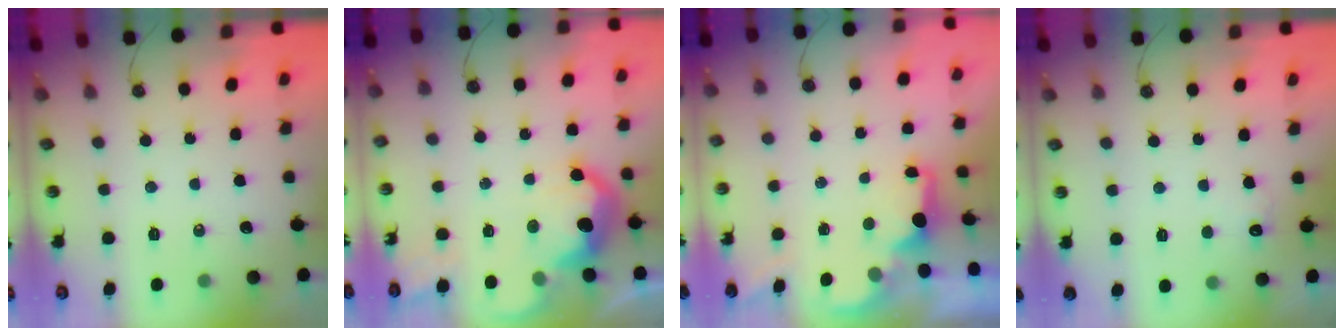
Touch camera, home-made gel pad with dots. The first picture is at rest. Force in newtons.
{"total": 10.1, "press": 10.0, "slide": 0.9}
{"total": 1.6, "press": 1.4, "slide": 0.7}
{"total": 4.6, "press": 4.4, "slide": 1.1}